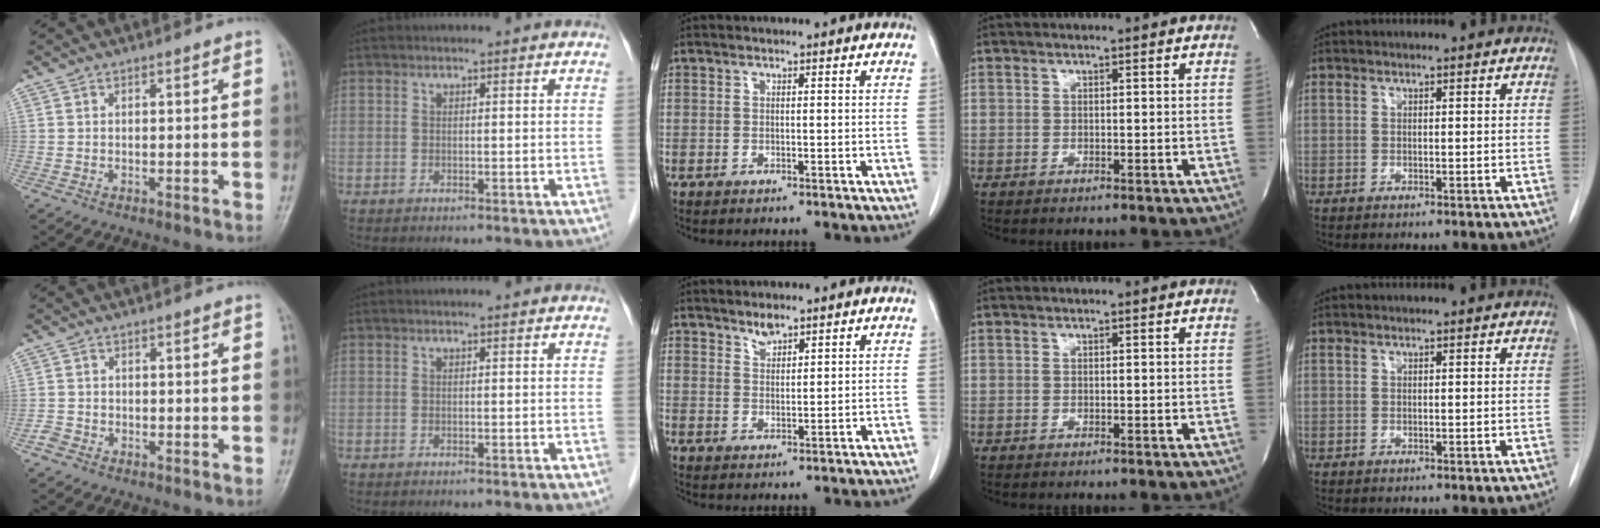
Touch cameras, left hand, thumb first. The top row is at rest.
{"thumb": {"total": 1.7, "force": [-1.3, 1.2, 0.3], "torque": [-0.003, 0.004, -0.028]}, "middle": {"total": 2.3, "force": [2.0, 0.7, 0.8], "torque": [-0.016, -0.003, 0.038]}}